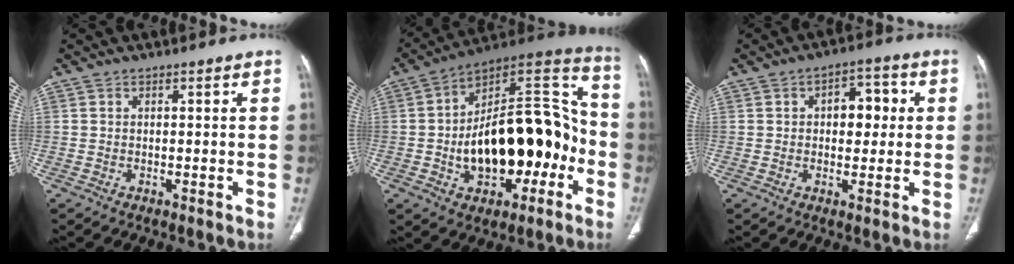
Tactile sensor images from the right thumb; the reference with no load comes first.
{"total": 27.9, "force": [-5.6, 15.2, 22.7], "torque": [-0.324, 0.059, -0.072]}
{"total": 7.3, "force": [1.1, 4.5, 5.6], "torque": [-0.049, 0.014, 0.014]}